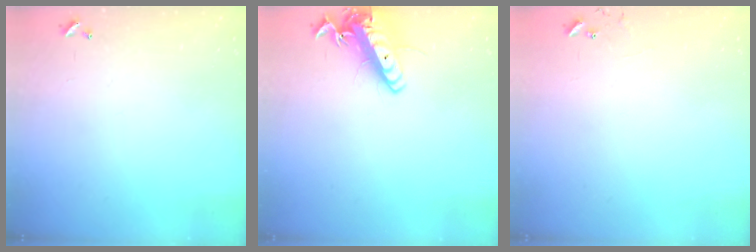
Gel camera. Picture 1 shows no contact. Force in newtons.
{"total": 15.0, "press": 14.7, "slide": 2.8}
{"total": 5.8, "press": 5.8, "slide": 0.5}